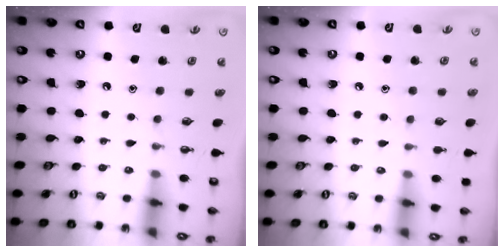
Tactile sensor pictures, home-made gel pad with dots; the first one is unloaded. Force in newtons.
{"total": 4.6, "press": 4.6, "slide": 0.5}